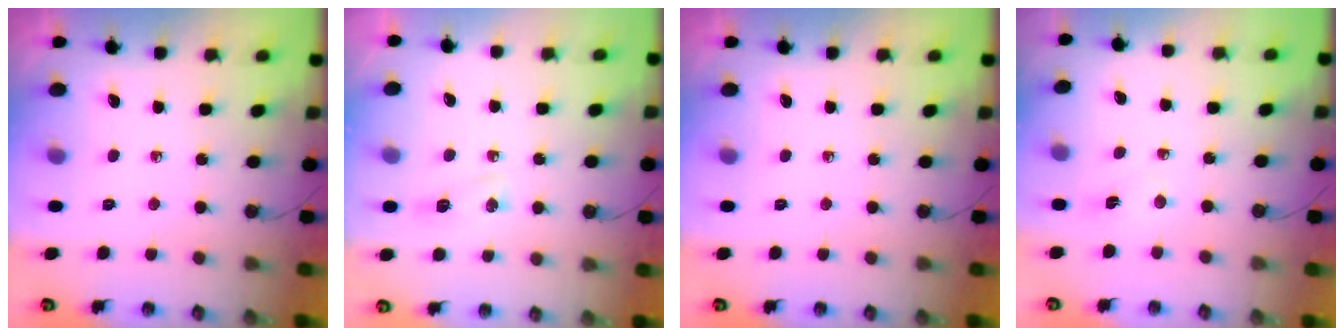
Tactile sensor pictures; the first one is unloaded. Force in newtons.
{"total": 11.4, "press": 6.3, "slide": 9.5}
{"total": 0.0}
{"total": 2.1, "press": 2.0, "slide": 0.4}